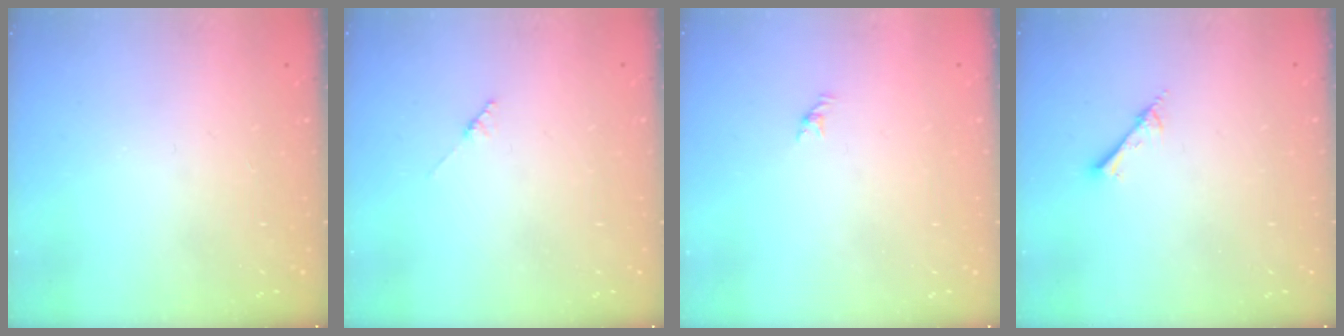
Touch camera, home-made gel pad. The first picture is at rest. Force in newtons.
{"total": 1.8, "press": 1.7, "slide": 0.3}
{"total": 0.5, "press": 0.3, "slide": 0.4}
{"total": 2.0, "press": 2.0, "slide": 0.2}